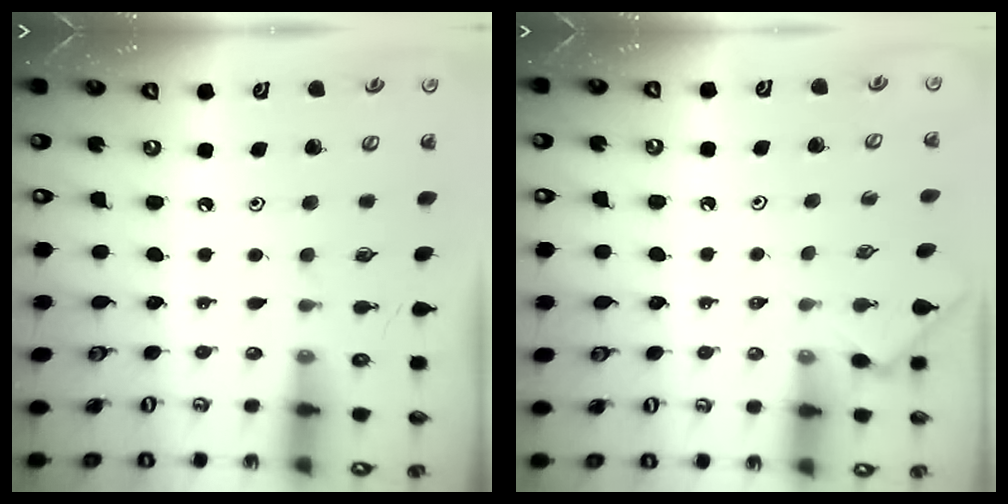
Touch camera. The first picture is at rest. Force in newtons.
{"total": 2.3, "press": 2.3, "slide": 0.3}